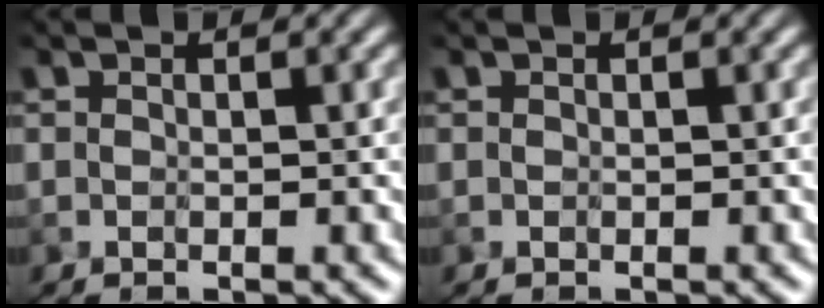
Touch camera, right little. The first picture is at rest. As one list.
[{"total": 0.0}]